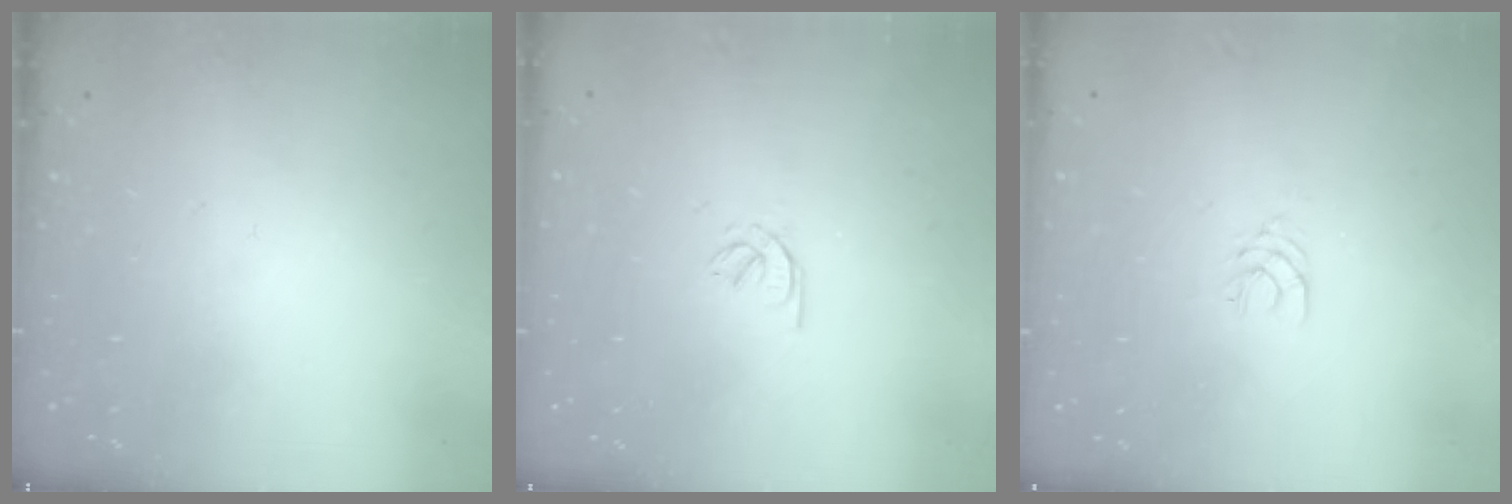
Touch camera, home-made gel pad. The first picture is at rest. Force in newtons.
{"total": 2.0, "press": 1.9, "slide": 0.6}
{"total": 2.9, "press": 2.9, "slide": 0.4}